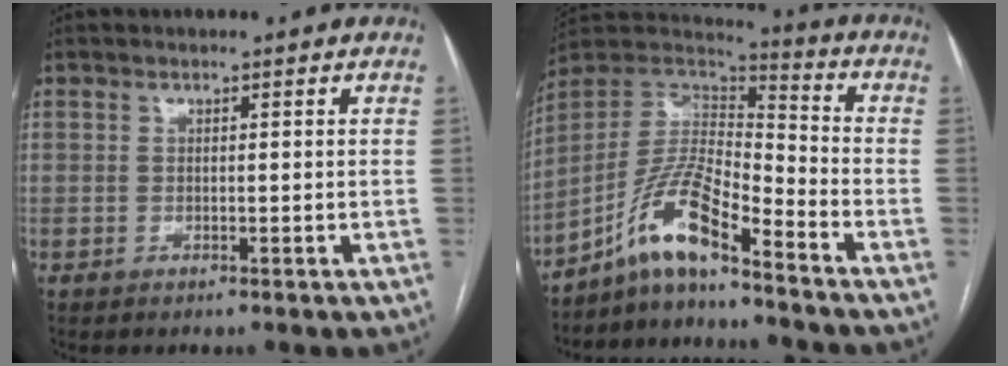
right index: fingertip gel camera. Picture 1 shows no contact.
{"total": 11.6, "force": [-8.3, 2.0, 7.8], "torque": [-0.159, 0.023, -0.154]}